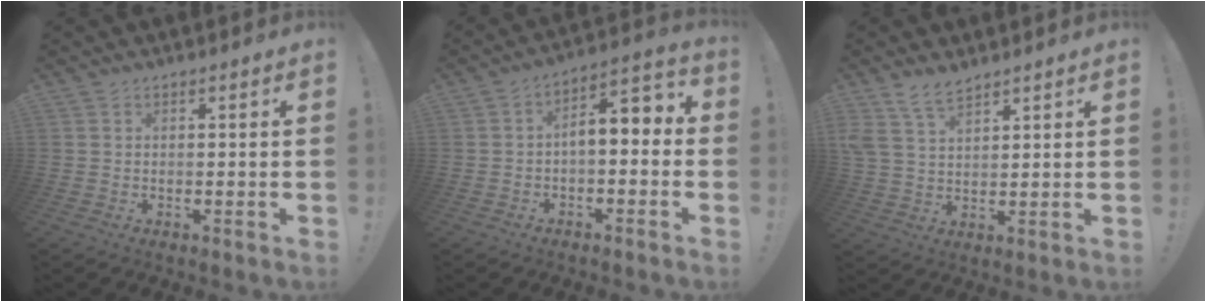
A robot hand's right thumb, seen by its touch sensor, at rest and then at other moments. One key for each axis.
{"total": 6.1, "fx": -1.0, "fy": 3.2, "fz": 5.1, "tx": -0.070, "ty": 0.005, "tz": -0.019}
{"total": 7.7, "fx": 5.9, "fy": 3.7, "fz": 3.3, "tx": -0.065, "ty": -0.023, "tz": 0.115}